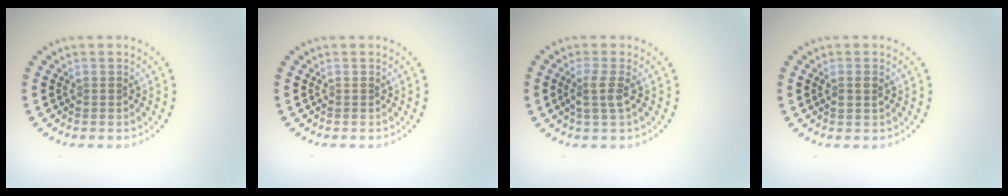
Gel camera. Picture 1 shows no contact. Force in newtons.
{"total": 0.0}
{"total": 1.9, "press": 1.5, "slide": 1.1}
{"total": 1.1, "press": 1.0, "slide": 0.4}